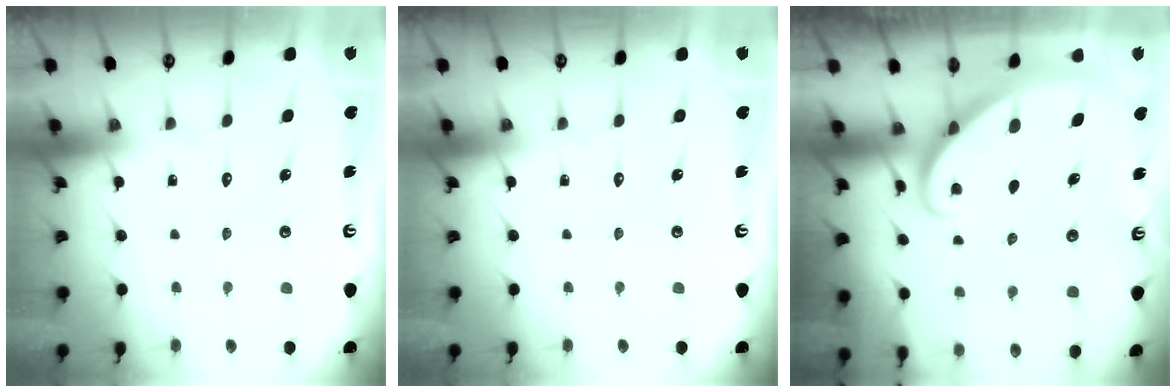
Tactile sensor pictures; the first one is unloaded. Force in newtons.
{"total": 0.0}
{"total": 2.3, "press": 2.3, "slide": 0.3}